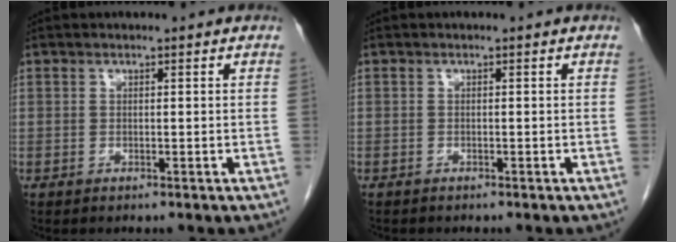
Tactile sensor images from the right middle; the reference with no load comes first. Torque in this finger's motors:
{"motor_torque": [0.70, -0.67, 0.03, -0.08]}